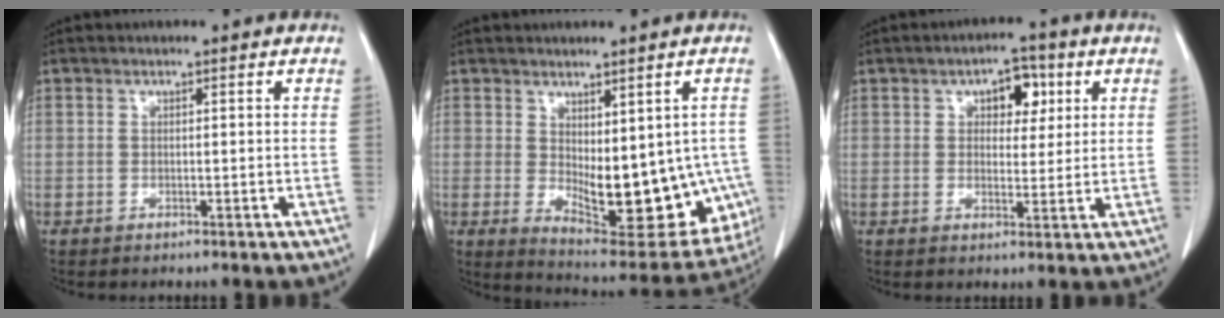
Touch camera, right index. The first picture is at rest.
{"total": 17.1, "force": [-2.5, 7.6, 15.1], "torque": [-0.161, -0.011, -0.010]}
{"total": 5.5, "force": [2.2, 3.1, 4.0], "torque": [-0.050, 0.014, 0.031]}